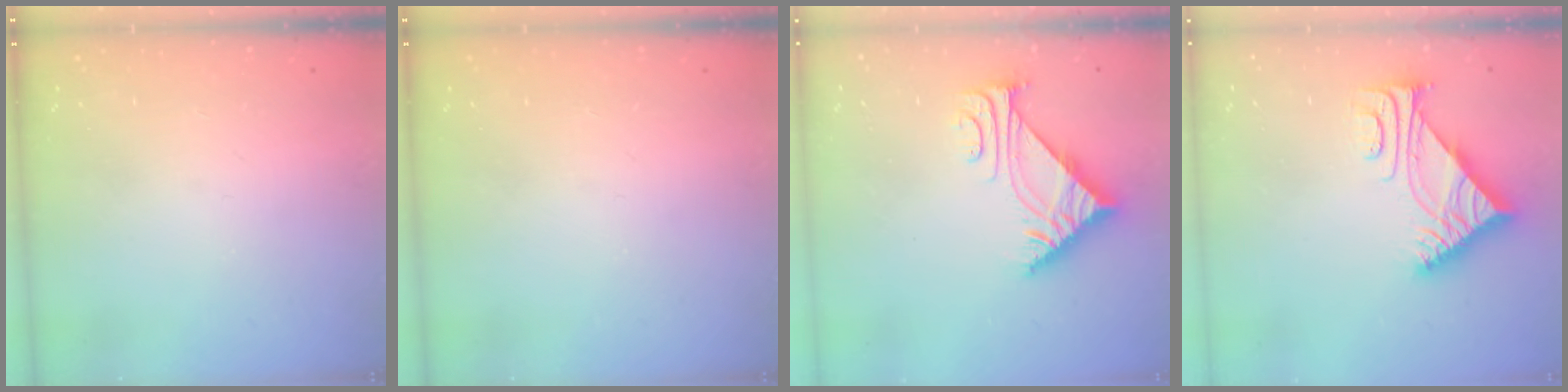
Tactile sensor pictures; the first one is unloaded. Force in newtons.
{"total": 0.0}
{"total": 7.0, "press": 7.0, "slide": 0.3}
{"total": 7.0, "press": 7.0, "slide": 0.2}